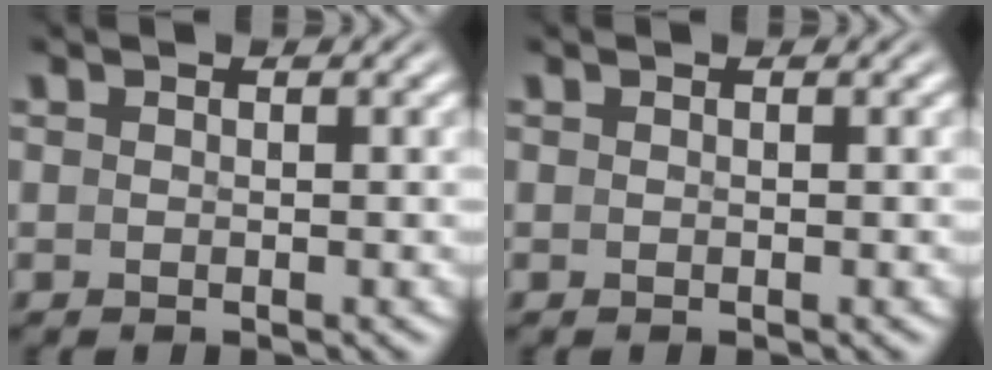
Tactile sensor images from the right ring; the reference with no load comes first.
{"total": 0.0}